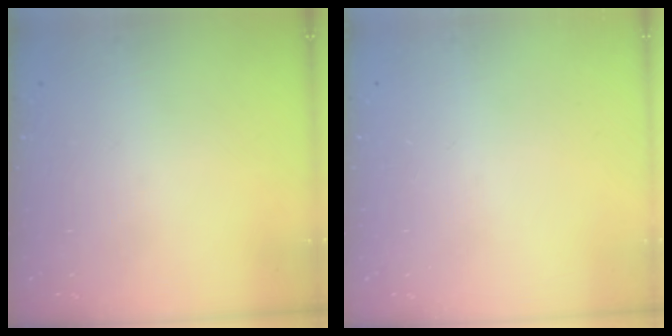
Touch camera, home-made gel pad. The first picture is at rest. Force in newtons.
{"total": 0.0}